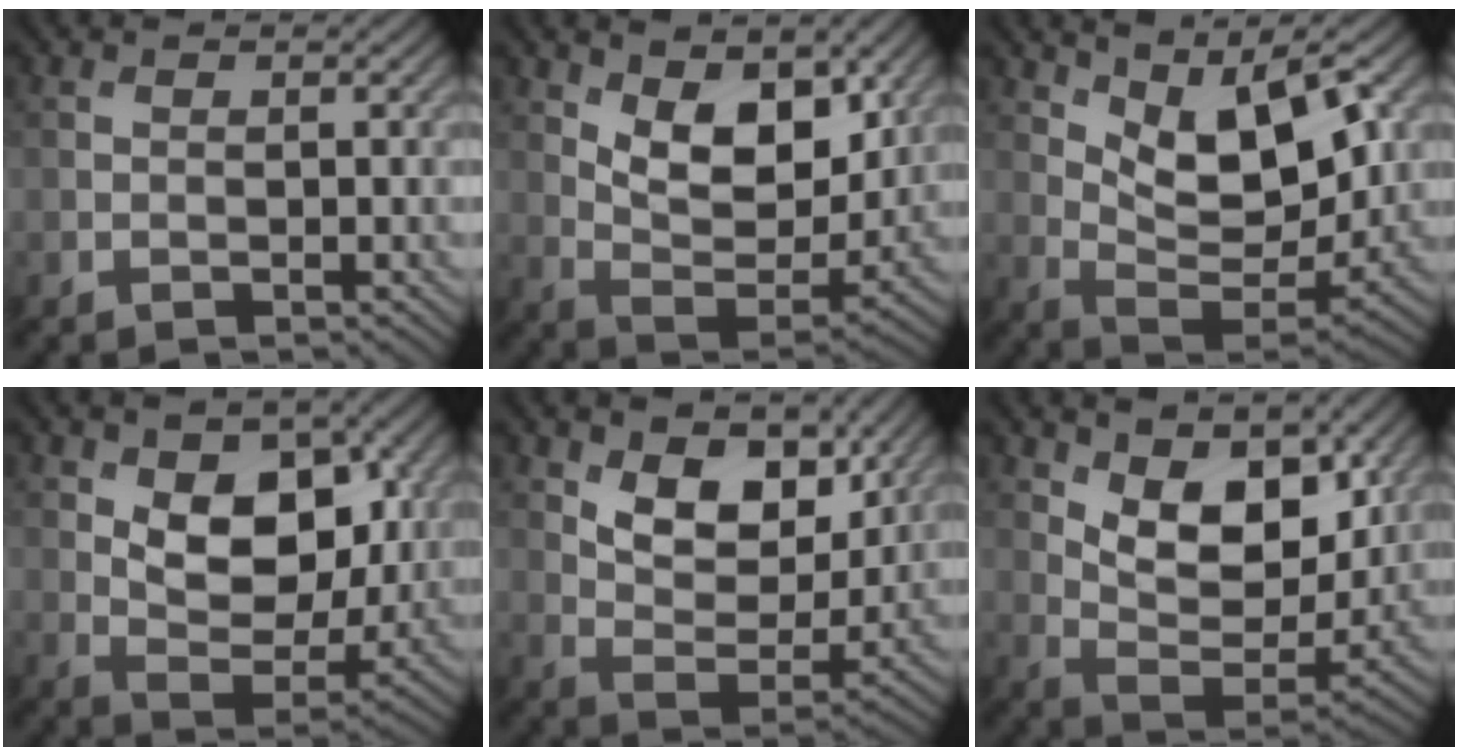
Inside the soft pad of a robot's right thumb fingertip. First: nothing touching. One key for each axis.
{"total": 10.0, "fx": 4.7, "fy": 5.2, "fz": 7.2, "tx": -0.144, "ty": -0.015, "tz": 0.080}
{"total": 11.5, "fx": 5.6, "fy": 5.0, "fz": 8.7, "tx": -0.171, "ty": -0.001, "tz": 0.100}
{"total": 9.6, "fx": 2.6, "fy": 6.0, "fz": 6.9, "tx": -0.130, "ty": -0.013, "tz": 0.040}
{"total": 8.9, "fx": 4.5, "fy": 5.1, "fz": 5.8, "tx": -0.118, "ty": -0.016, "tz": 0.076}
{"total": 10.9, "fx": 5.2, "fy": 5.7, "fz": 7.7, "tx": -0.157, "ty": -0.015, "tz": 0.090}